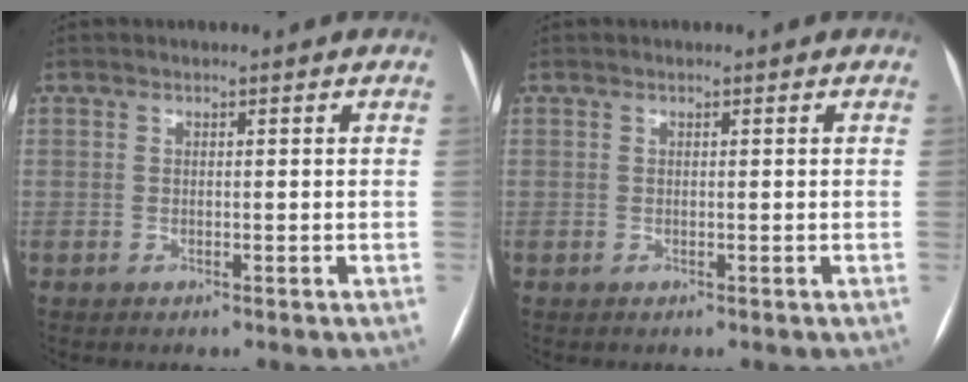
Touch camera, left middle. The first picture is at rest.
{"total": 0.0}